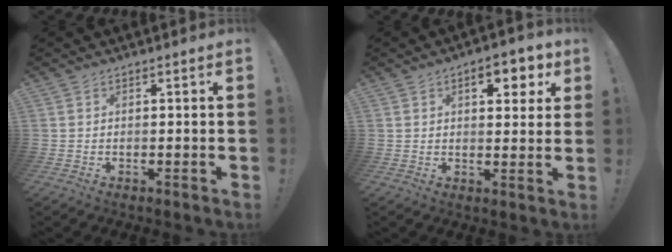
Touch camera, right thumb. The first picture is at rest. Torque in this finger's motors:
{"motor_torque": [1.20, 1.36, 0.64, -0.26, 0.00]}